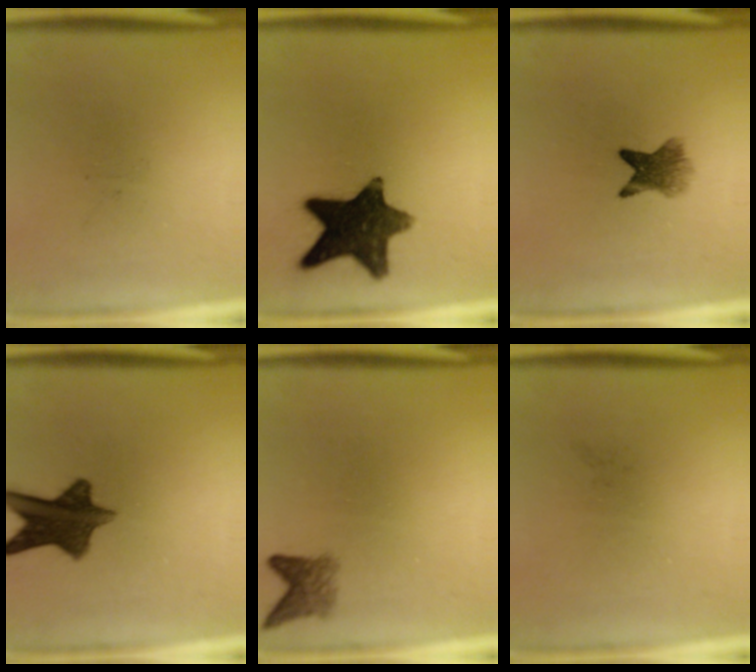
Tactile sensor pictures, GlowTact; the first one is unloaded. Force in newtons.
{"total": 14.6}
{"total": 5.7}
{"total": 10.8}
{"total": 2.8}
{"total": 0.0}